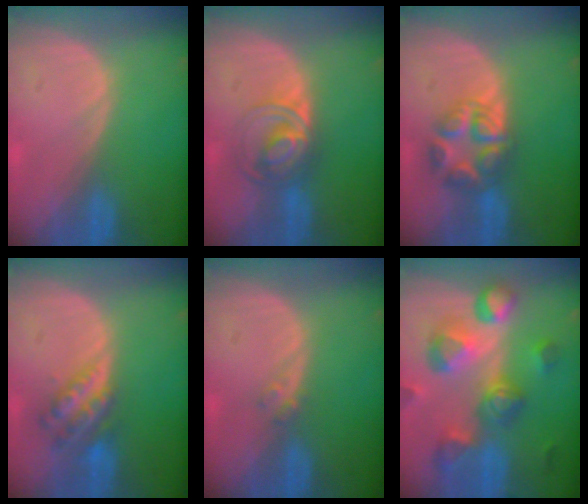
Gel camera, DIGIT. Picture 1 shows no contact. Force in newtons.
{"total": 6.8, "press": 5.9, "slide": 3.3}
{"total": 6.5, "press": 6.5, "slide": 0.1}
{"total": 6.1, "press": 5.3, "slide": 3.0}
{"total": 1.4, "press": 1.2, "slide": 0.7}
{"total": 11.2, "press": 10.0, "slide": 5.0}